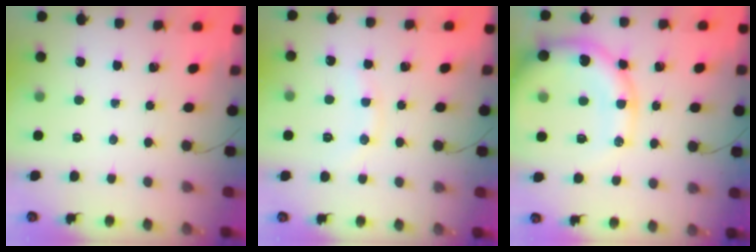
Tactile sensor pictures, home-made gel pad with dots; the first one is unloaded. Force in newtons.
{"total": 6.1, "press": 6.0, "slide": 1.1}
{"total": 17.0, "press": 16.5, "slide": 4.0}